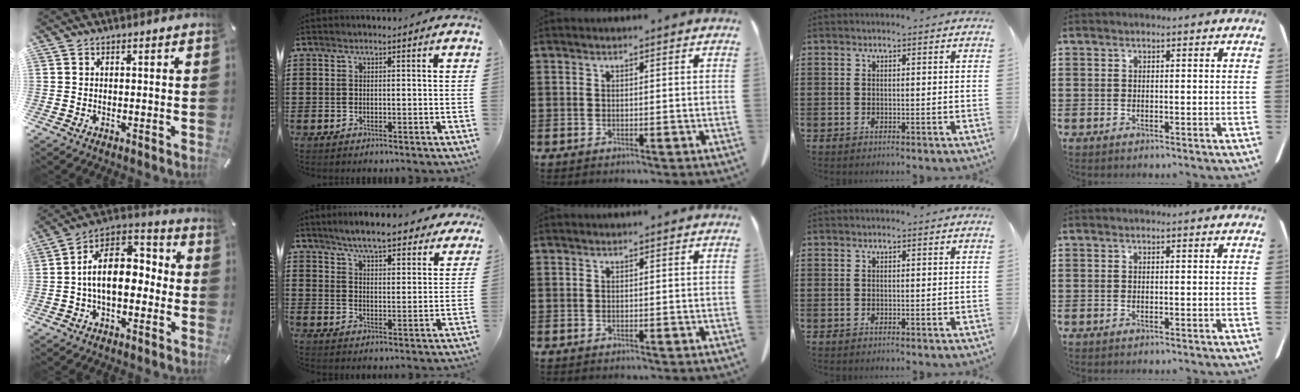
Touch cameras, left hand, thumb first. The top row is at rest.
{"thumb": {"total": 13.3, "force": [-1.6, 8.5, 10.1], "torque": [-0.183, 0.012, -0.031]}, "index": {"total": 6.2, "force": [5.9, 0.4, 2.1], "torque": [-0.055, -0.026, 0.102]}}